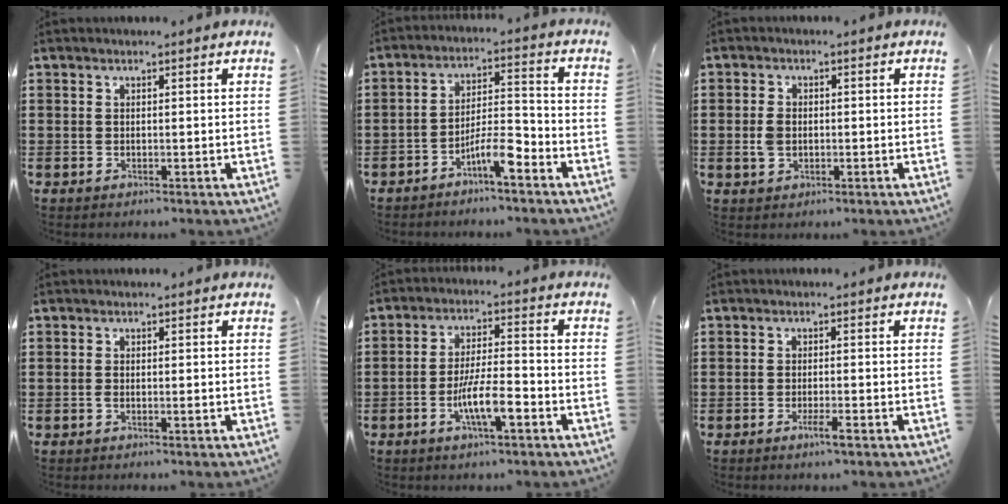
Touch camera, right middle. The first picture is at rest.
{"total": 6.4, "force": [-4.4, 1.2, 4.5], "torque": [-0.087, 0.005, -0.083]}
{"total": 2.6, "force": [-0.1, 1.9, 1.8], "torque": [-0.046, 0.004, -0.006]}
{"total": 1.0, "force": [-0.5, 0.2, 0.8], "torque": [-0.016, -0.004, -0.008]}
{"total": 7.3, "force": [-3.3, 1.7, 6.2], "torque": [-0.128, -0.006, -0.064]}
{"total": 2.5, "force": [-1.4, 0.3, 2.1], "torque": [-0.041, -0.003, -0.027]}